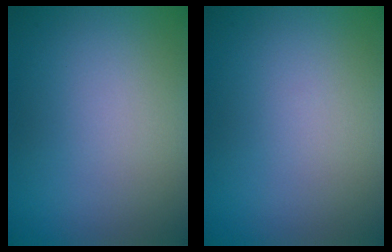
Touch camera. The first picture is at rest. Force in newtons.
{"total": 0.0}